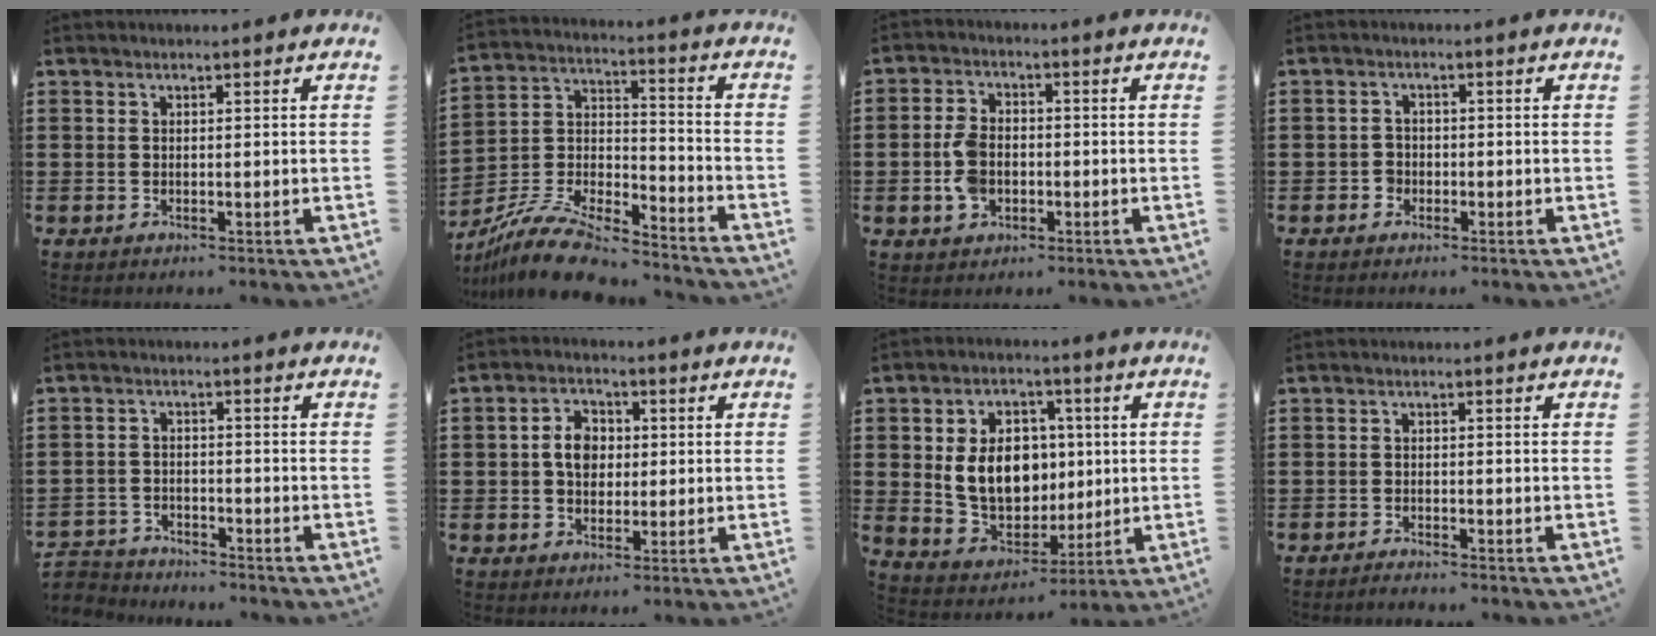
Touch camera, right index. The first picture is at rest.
{"total": 11.2, "force": [-10.1, 2.1, 4.5], "torque": [-0.092, 0.022, -0.200]}
{"total": 5.5, "force": [-1.1, 3.6, 4.0], "torque": [-0.103, 0.000, -0.027]}
{"total": 1.9, "force": [-1.0, 1.5, 0.4], "torque": [-0.013, 0.001, -0.021]}
{"total": 3.5, "force": [-3.5, 0.5, -0.3], "torque": [-0.011, -0.004, -0.079]}
{"total": 4.9, "force": [0.1, 3.6, 3.2], "torque": [-0.079, 0.011, -0.004]}
{"total": 10.6, "force": [1.1, 7.9, 7.0], "torque": [-0.142, 0.016, 0.018]}
{"total": 1.2, "force": [-1.2, 0.0, 0.0], "torque": [-0.004, 0.002, -0.026]}